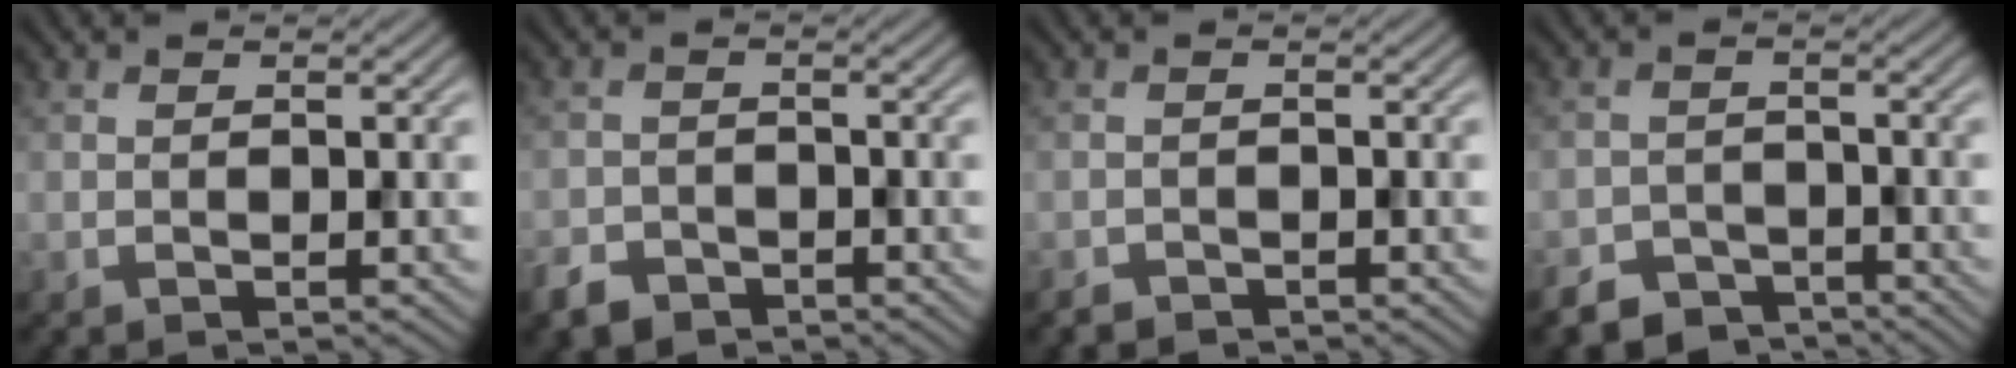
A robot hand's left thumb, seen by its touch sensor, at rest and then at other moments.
{"total": 3.1, "force": [-2.5, 1.7, 0.7], "torque": [-0.021, -0.004, -0.054]}
{"total": 1.3, "force": [-1.3, 0.4, -0.1], "torque": [-0.004, -0.002, -0.026]}
{"total": 4.3, "force": [-3.8, 1.9, 0.7], "torque": [-0.012, -0.005, -0.071]}